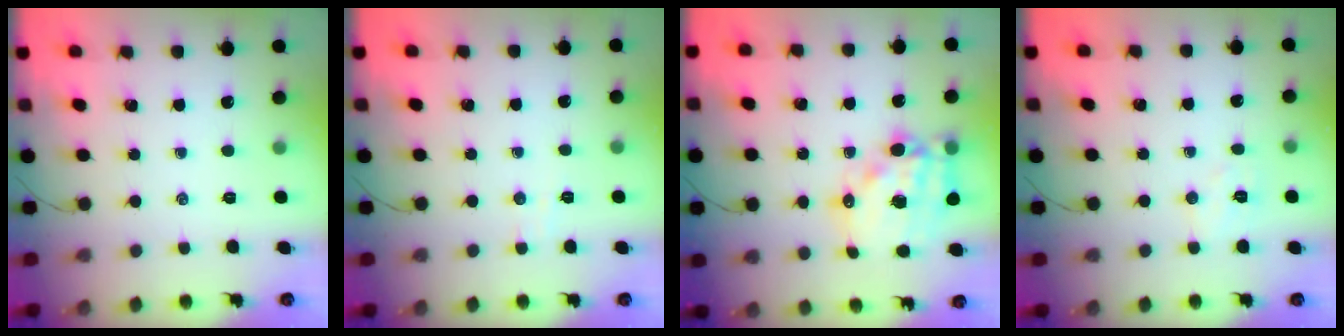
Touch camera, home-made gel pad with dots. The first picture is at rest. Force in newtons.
{"total": 2.4, "press": 2.3, "slide": 0.6}
{"total": 16.8, "press": 16.4, "slide": 3.7}
{"total": 5.3, "press": 5.2, "slide": 1.1}